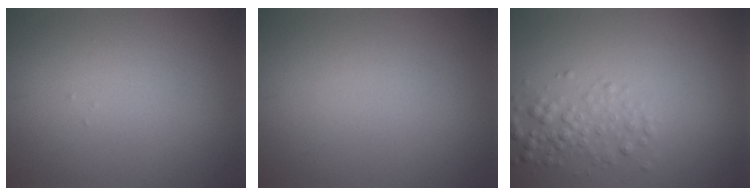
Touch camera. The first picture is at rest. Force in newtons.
{"total": 0.0}
{"total": 2.3, "press": 2.3, "slide": 0.0}